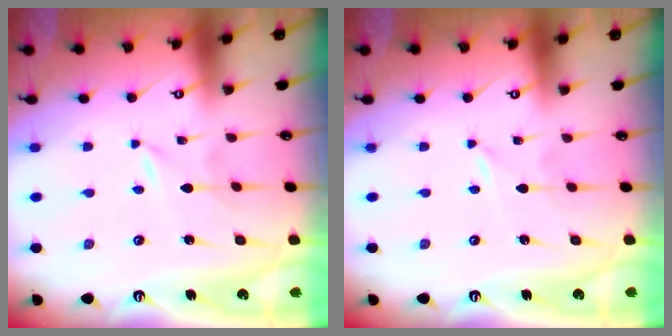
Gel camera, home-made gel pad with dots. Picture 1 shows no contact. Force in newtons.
{"total": 0.0}